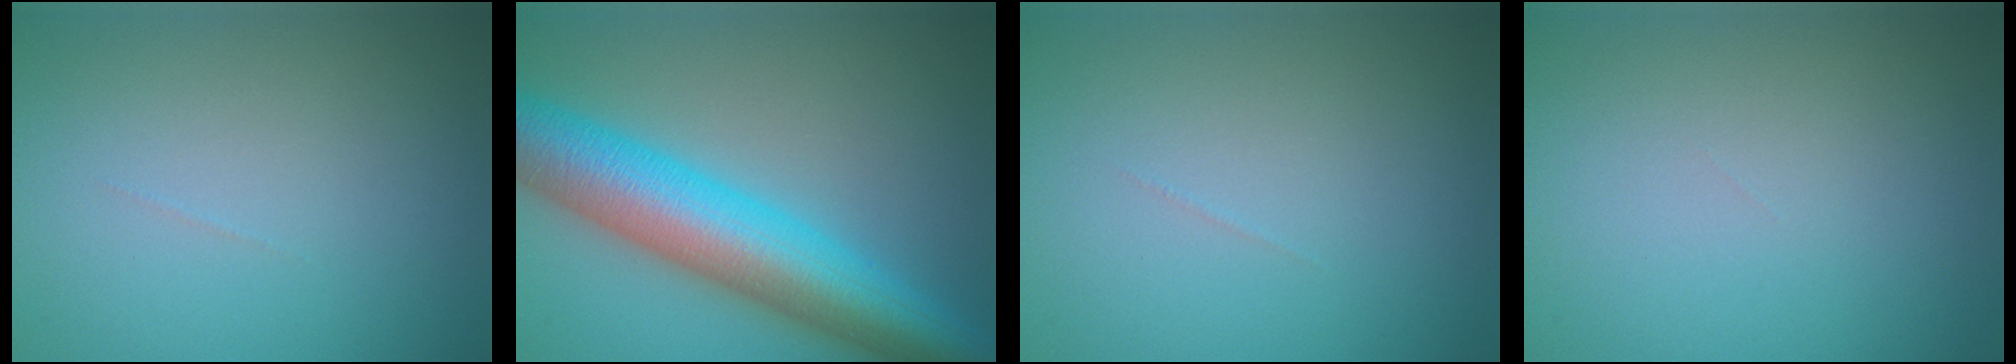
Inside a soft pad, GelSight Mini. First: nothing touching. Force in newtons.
{"total": 11.6, "press": 11.6, "slide": 0.2}
{"total": 0.0}
{"total": 0.0}